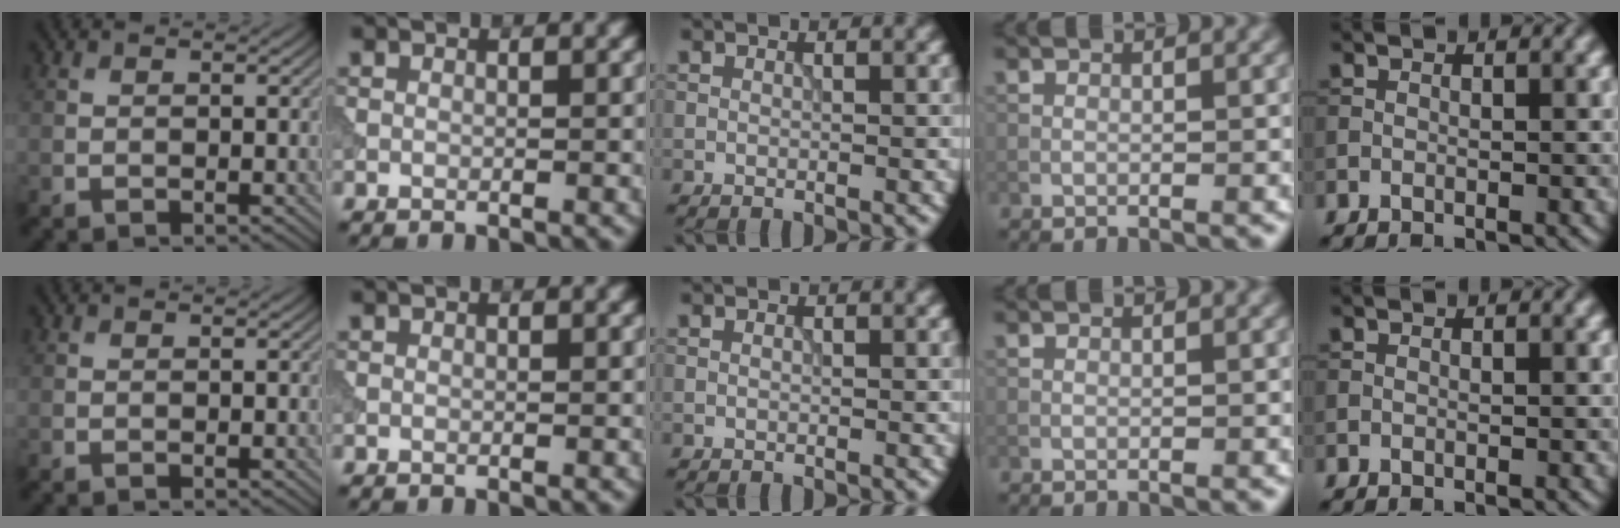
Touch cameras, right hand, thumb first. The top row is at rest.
{}